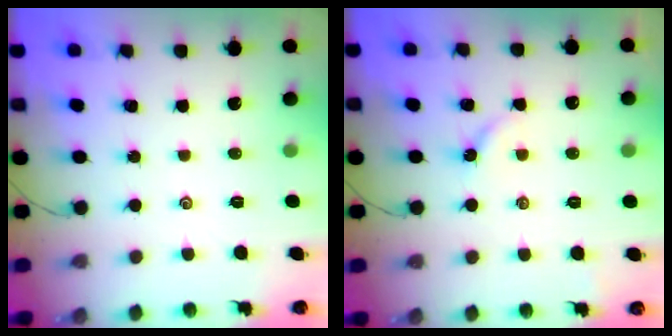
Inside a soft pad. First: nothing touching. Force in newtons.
{"total": 2.7, "press": 2.7, "slide": 0.4}